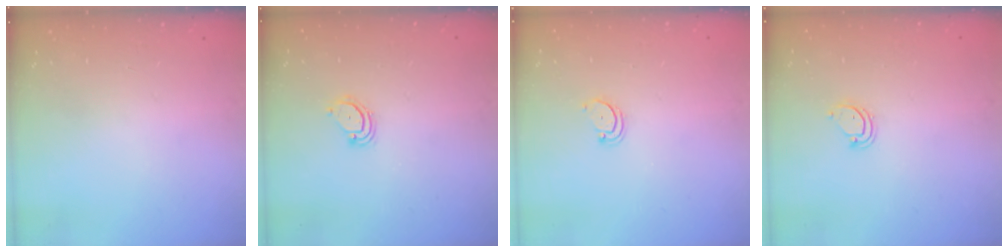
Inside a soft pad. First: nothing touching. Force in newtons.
{"total": 3.4, "press": 3.4, "slide": 0.2}
{"total": 2.7, "press": 2.7, "slide": 0.3}
{"total": 3.6, "press": 3.6, "slide": 0.2}